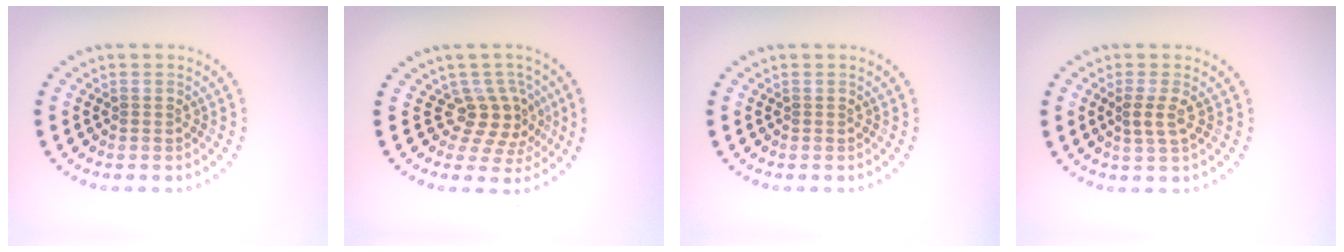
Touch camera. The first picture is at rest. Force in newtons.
{"total": 3.5, "press": 2.6, "slide": 2.3}
{"total": 0.0}
{"total": 1.7, "press": 1.5, "slide": 0.8}